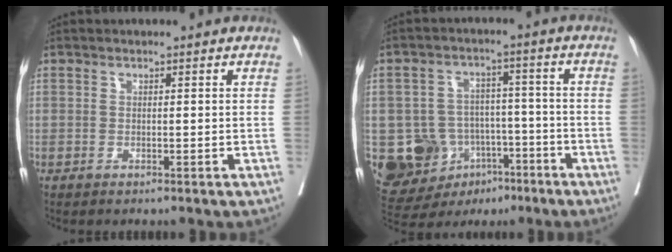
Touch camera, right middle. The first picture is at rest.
{"total": 12.4, "force": [-5.3, 9.9, 5.0], "torque": [-0.096, 0.027, -0.073]}